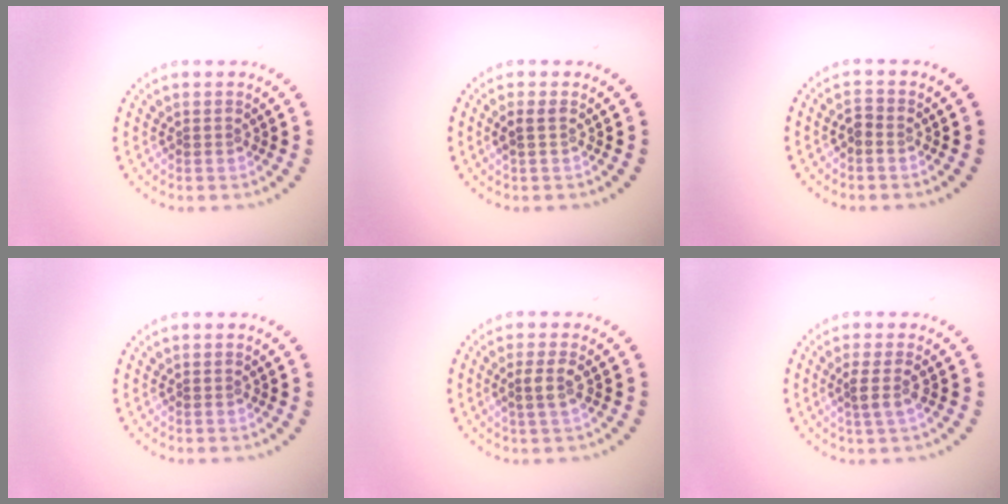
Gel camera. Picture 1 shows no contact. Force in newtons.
{"total": 1.1, "press": 1.0, "slide": 0.5}
{"total": 1.0, "press": 0.9, "slide": 0.4}
{"total": 0.0}
{"total": 1.6, "press": 1.5, "slide": 0.7}
{"total": 2.0, "press": 1.6, "slide": 1.1}